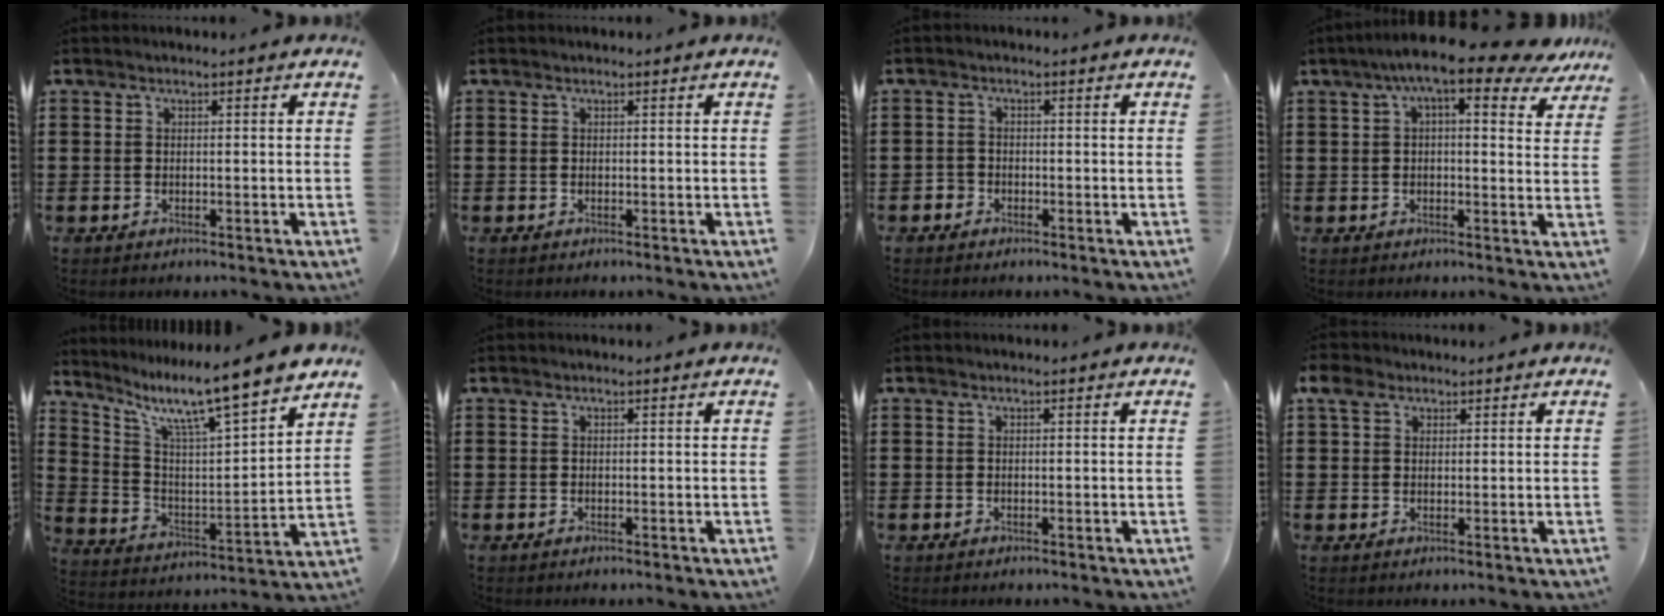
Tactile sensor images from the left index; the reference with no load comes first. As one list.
[{"total": 0.0}, {"total": 1.3, "force": [-1.0, 0.9, -0.1], "torque": [-0.004, 0.003, -0.023]}, {"total": 9.4, "force": [6.2, 1.8, 6.8], "torque": [-0.121, -0.015, 0.103]}, {"total": 10.2, "force": [8.7, 0.5, 5.4], "torque": [-0.124, -0.069, 0.136]}, {"total": 0.0}, {"total": 0.0}, {"total": 4.0, "force": [2.1, 3.0, 1.7], "torque": [-0.046, 0.015, 0.040]}]